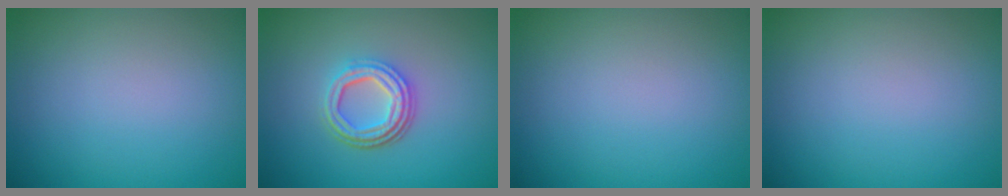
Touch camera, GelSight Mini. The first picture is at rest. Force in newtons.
{"total": 4.2, "press": 3.2, "slide": 2.7}
{"total": 0.0}
{"total": 0.0}